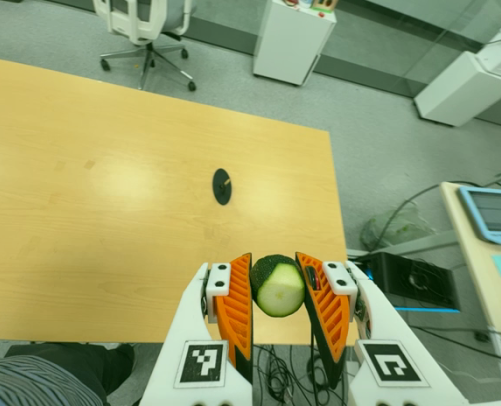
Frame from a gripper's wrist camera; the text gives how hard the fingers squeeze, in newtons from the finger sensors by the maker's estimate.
{"total": 9.6, "left": 8.9, "right": 10.3}